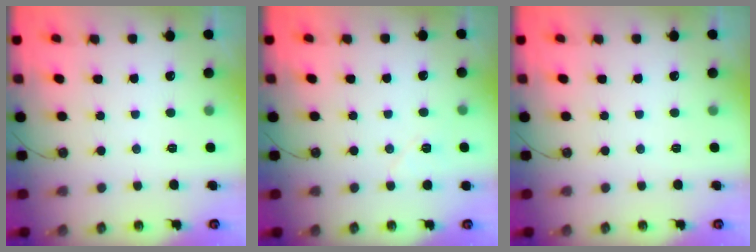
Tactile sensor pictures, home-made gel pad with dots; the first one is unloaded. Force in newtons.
{"total": 5.7, "press": 5.1, "slide": 2.4}
{"total": 0.0}